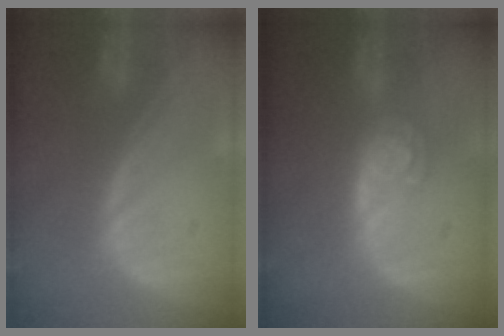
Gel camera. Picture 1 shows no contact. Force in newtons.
{"total": 5.2, "press": 5.2, "slide": 0.2}